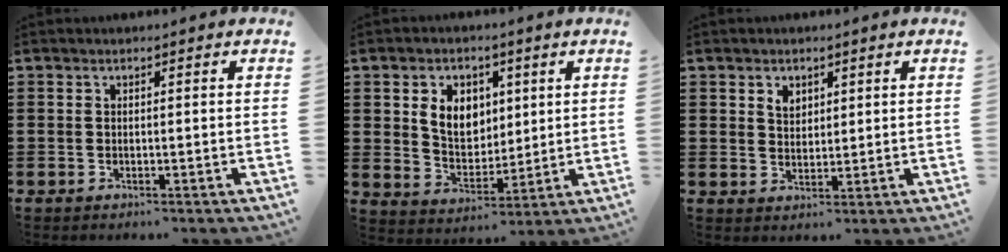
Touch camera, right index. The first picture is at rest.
{"total": 6.9, "force": [2.0, 5.4, 3.8], "torque": [-0.080, 0.012, 0.032]}
{"total": 2.6, "force": [1.6, 1.8, 0.9], "torque": [-0.023, 0.007, 0.030]}